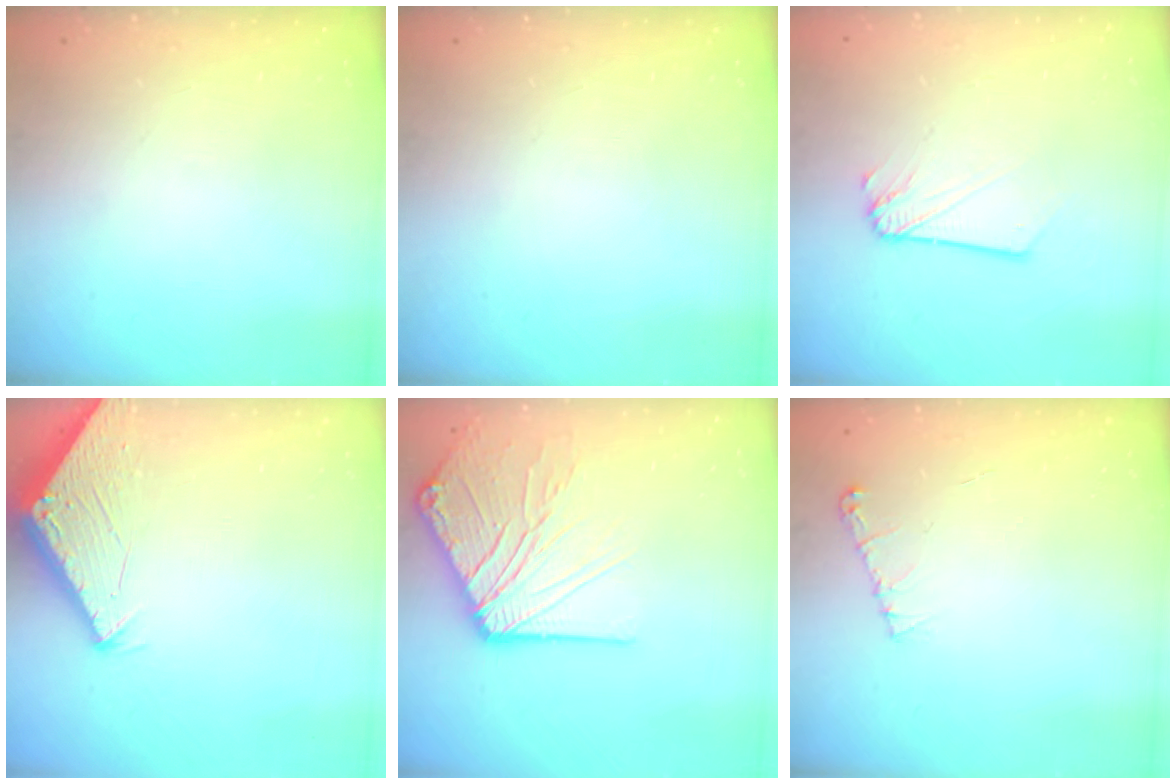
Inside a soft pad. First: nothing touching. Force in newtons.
{"total": 0.0}
{"total": 2.1, "press": 2.1, "slide": 0.3}
{"total": 2.8, "press": 2.8, "slide": 0.2}
{"total": 13.7, "press": 13.6, "slide": 2.1}
{"total": 5.9, "press": 5.9, "slide": 0.7}